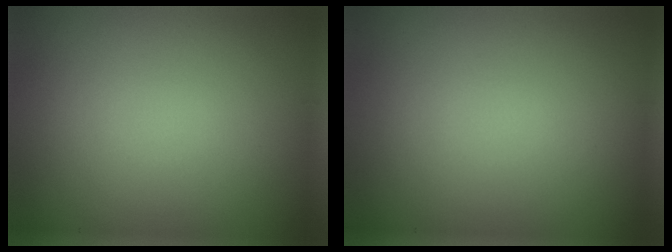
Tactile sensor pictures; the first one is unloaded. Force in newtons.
{"total": 0.0}